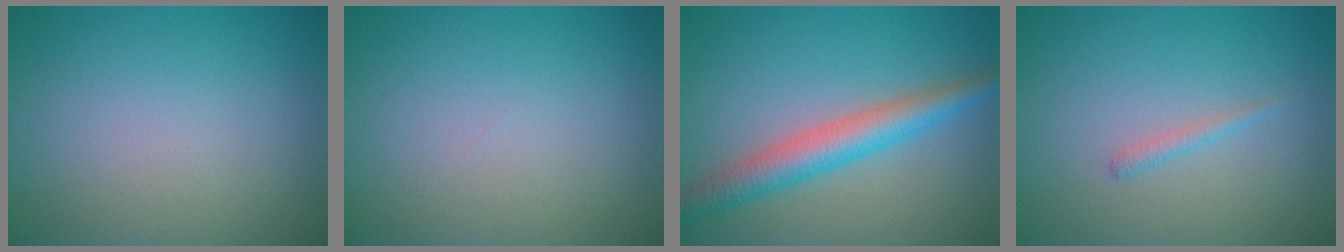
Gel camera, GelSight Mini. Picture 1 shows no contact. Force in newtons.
{"total": 0.0}
{"total": 4.8, "press": 4.8, "slide": 0.0}
{"total": 0.8, "press": 0.8, "slide": 0.1}